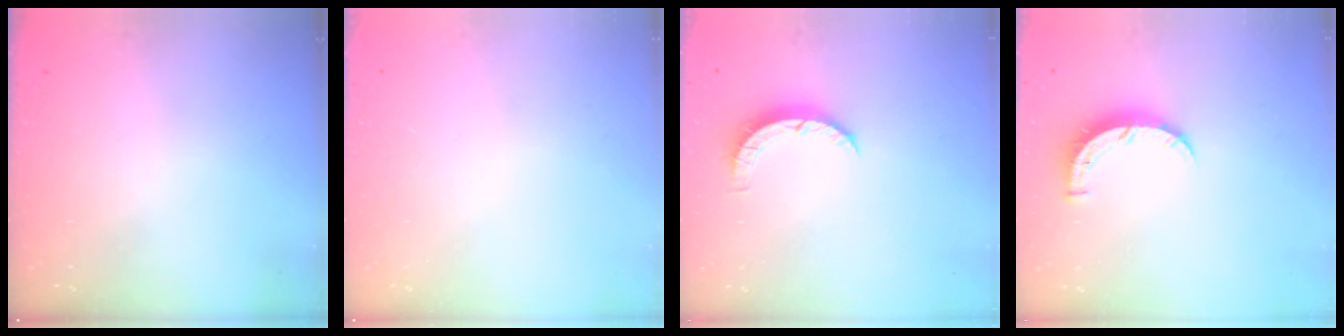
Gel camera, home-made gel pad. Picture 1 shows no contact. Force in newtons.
{"total": 0.0}
{"total": 4.1, "press": 4.1, "slide": 0.4}
{"total": 6.7, "press": 6.7, "slide": 0.6}